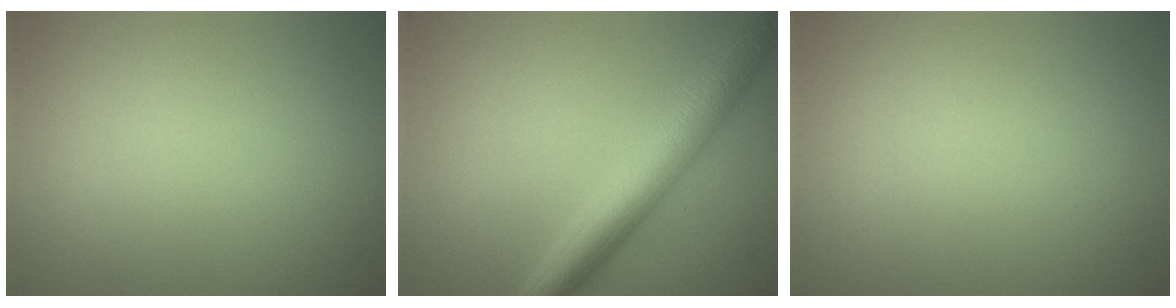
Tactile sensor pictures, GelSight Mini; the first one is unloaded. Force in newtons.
{"total": 6.2, "press": 6.2, "slide": 0.0}
{"total": 0.0}